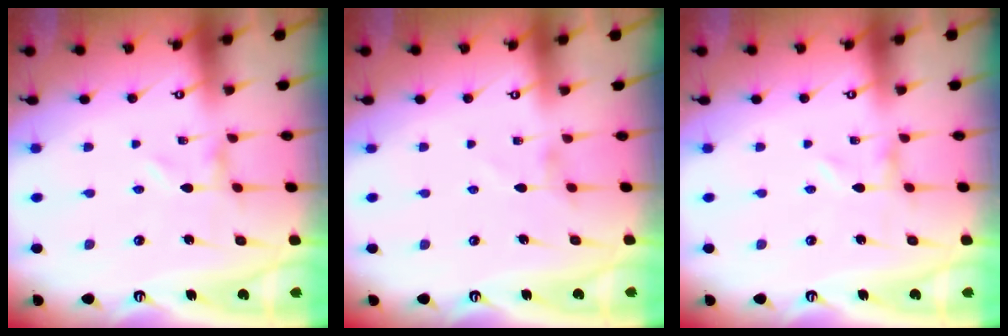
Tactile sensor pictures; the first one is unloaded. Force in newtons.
{"total": 2.5, "press": 2.5, "slide": 0.4}
{"total": 0.0}